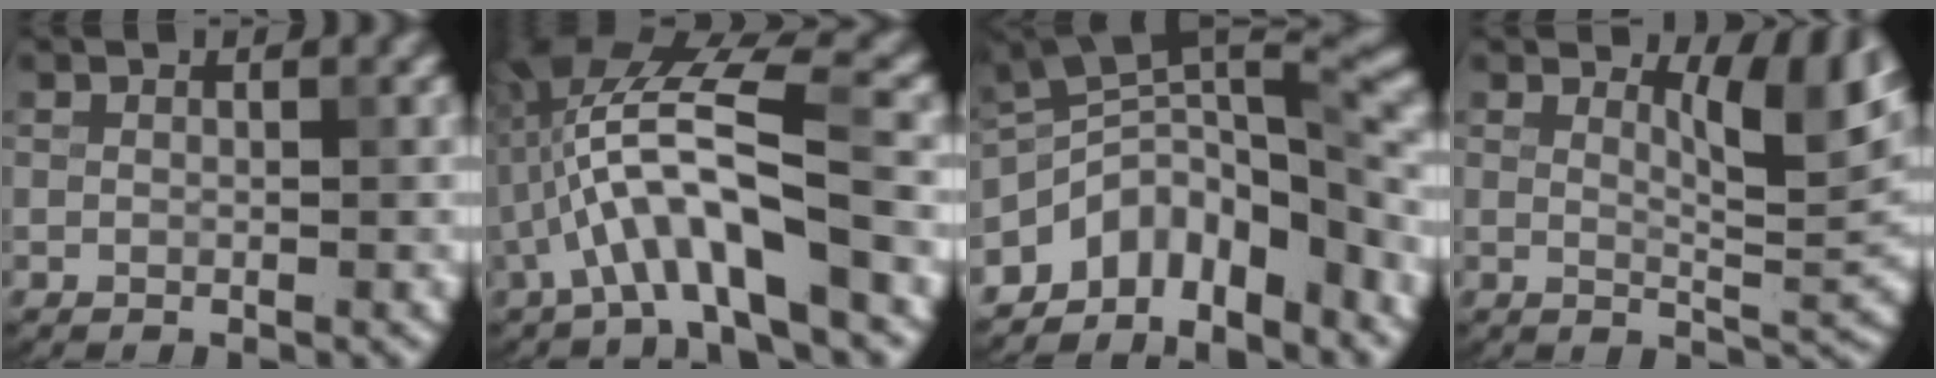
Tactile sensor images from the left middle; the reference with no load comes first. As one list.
[{"total": 8.7, "force": [-2.4, 1.8, 8.2], "torque": [-0.150, 0.025, -0.043]}, {"total": 8.3, "force": [-5.4, 3.8, 5.0], "torque": [-0.054, 0.005, -0.105]}, {"total": 5.1, "force": [3.0, 1.2, 4.0], "torque": [-0.058, -0.007, 0.045]}]